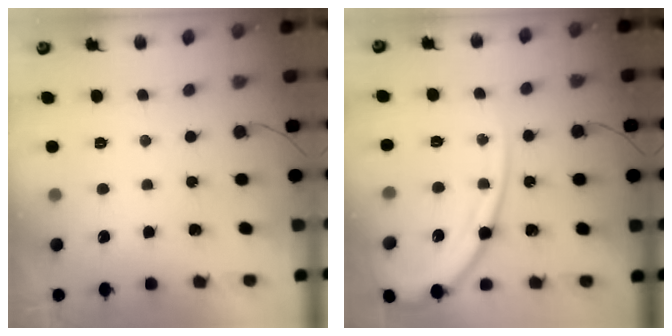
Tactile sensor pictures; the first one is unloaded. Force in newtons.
{"total": 15.5, "press": 15.4, "slide": 1.7}